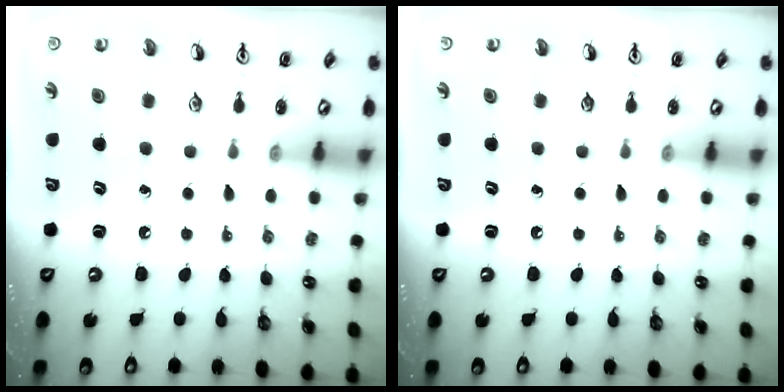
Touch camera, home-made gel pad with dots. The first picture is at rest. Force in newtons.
{"total": 0.0}